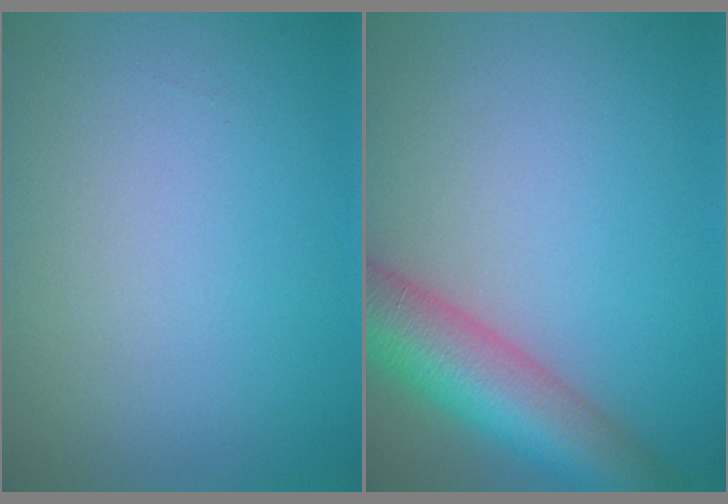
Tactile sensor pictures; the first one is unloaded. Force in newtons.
{"total": 7.9, "press": 7.9, "slide": 0.4}